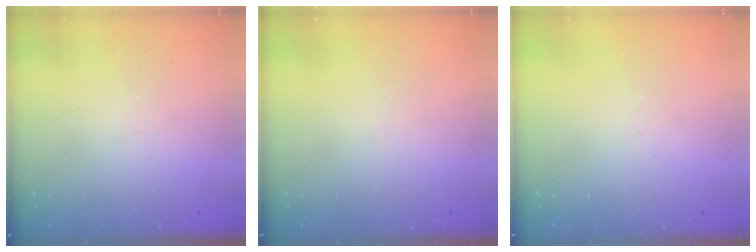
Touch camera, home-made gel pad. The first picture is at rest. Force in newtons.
{"total": 0.0}
{"total": 0.0}